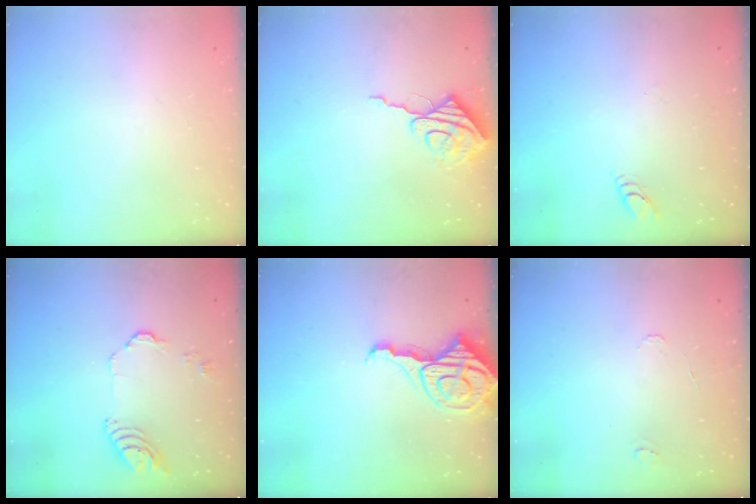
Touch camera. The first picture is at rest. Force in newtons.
{"total": 8.3, "press": 8.3, "slide": 0.3}
{"total": 2.8, "press": 2.8, "slide": 0.2}
{"total": 7.3, "press": 7.3, "slide": 0.6}
{"total": 12.5, "press": 12.4, "slide": 1.4}
{"total": 4.4, "press": 4.4, "slide": 0.5}